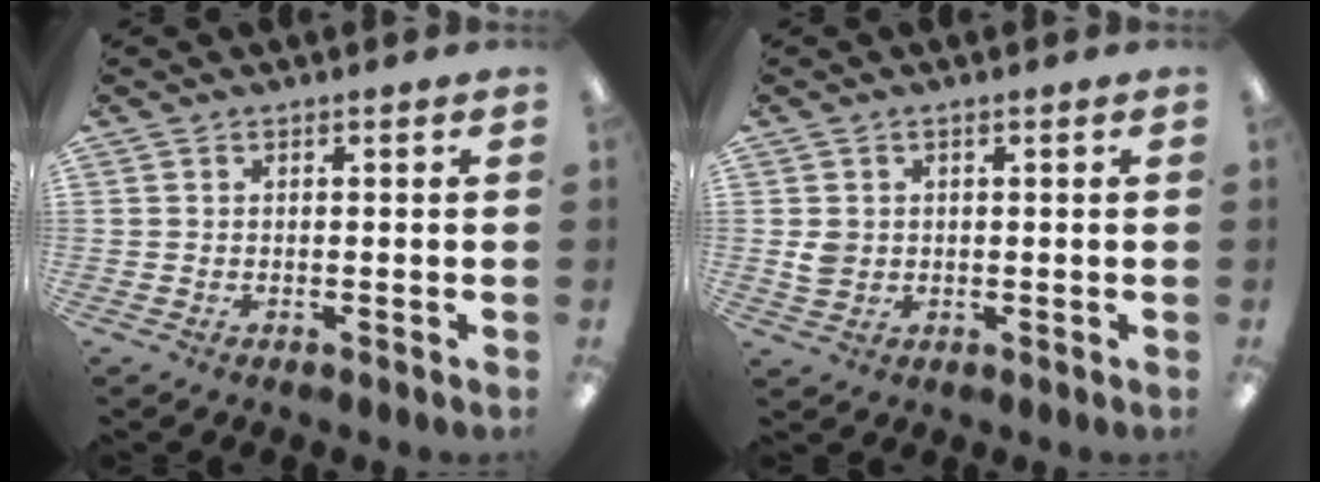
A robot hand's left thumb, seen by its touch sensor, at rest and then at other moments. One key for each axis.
{"total": 3.0, "fx": 0.4, "fy": 2.6, "fz": 1.5, "tx": -0.020, "ty": 0.002, "tz": 0.006}